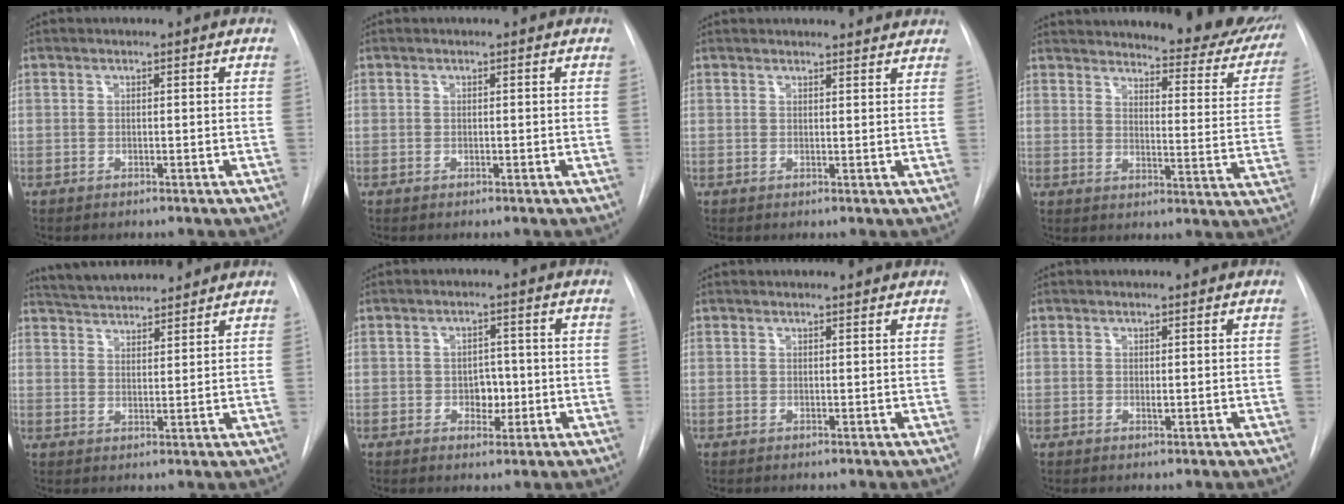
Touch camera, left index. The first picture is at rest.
{"total": 0.0}
{"total": 8.3, "force": [8.0, 1.3, 1.6], "torque": [-0.009, 0.016, 0.080]}
{"total": 26.2, "force": [23.4, 5.8, 10.1], "torque": [-0.133, -0.062, 0.272]}
{"total": 10.2, "force": [9.6, 1.5, 3.1], "torque": [-0.055, 0.023, 0.152]}
{"total": 3.2, "force": [-0.5, 2.3, 2.2], "torque": [-0.022, 0.004, -0.004]}
{"total": 3.3, "force": [3.3, 0.2, 0.6], "torque": [-0.011, 0.012, 0.035]}
{"total": 0.6, "force": [0.3, 0.1, 0.5], "torque": [-0.010, -0.003, 0.006]}